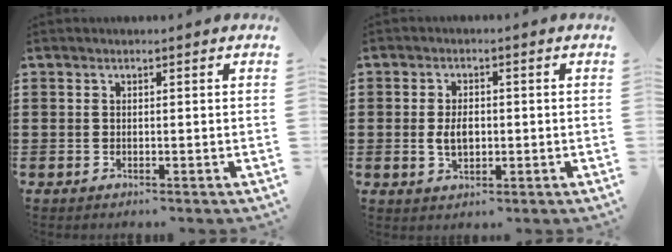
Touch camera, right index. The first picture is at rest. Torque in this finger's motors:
{"motor_torque": [1.01, 1.13, 0.40, 0.03]}